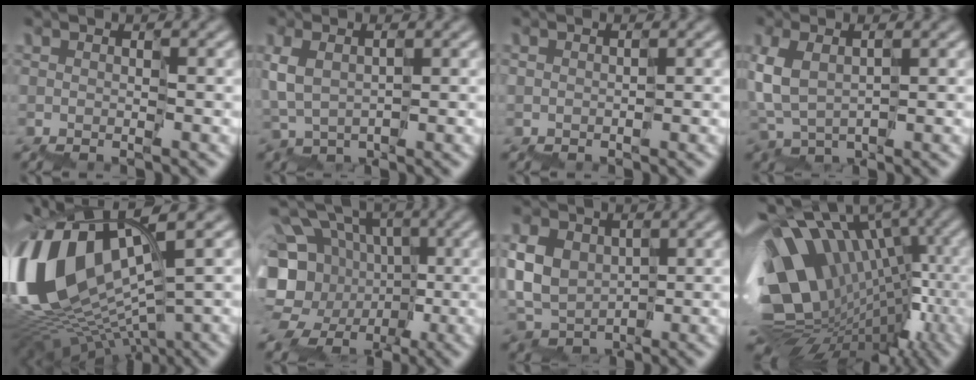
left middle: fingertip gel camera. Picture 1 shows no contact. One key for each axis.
{"total": 0.7, "fx": 0.3, "fy": 0.4, "fz": 0.5, "tx": -0.024, "ty": 0.004, "tz": 0.007}
{"total": 0.9, "fx": -0.7, "fy": 0.5, "fz": -0.2, "tx": 0.009, "ty": 0.006, "tz": -0.009}
{"total": 1.7, "fx": 0.1, "fy": 0.7, "fz": 1.5, "tx": -0.051, "ty": 0.007, "tz": 0.002}
{"total": 13.0, "fx": 2.9, "fy": 6.1, "fz": 11.1, "tx": -0.260, "ty": 0.019, "tz": 0.066}
{"total": 9.6, "fx": -1.3, "fy": 8.1, "fz": 4.9, "tx": -0.096, "ty": -0.004, "tz": -0.016}
{"total": 4.8, "fx": 0.7, "fy": 4.1, "fz": 2.4, "tx": -0.047, "ty": 0.022, "tz": -0.003}
{"total": 13.6, "fx": -0.5, "fy": 8.8, "fz": 10.4, "tx": -0.193, "ty": 0.021, "tz": 0.002}